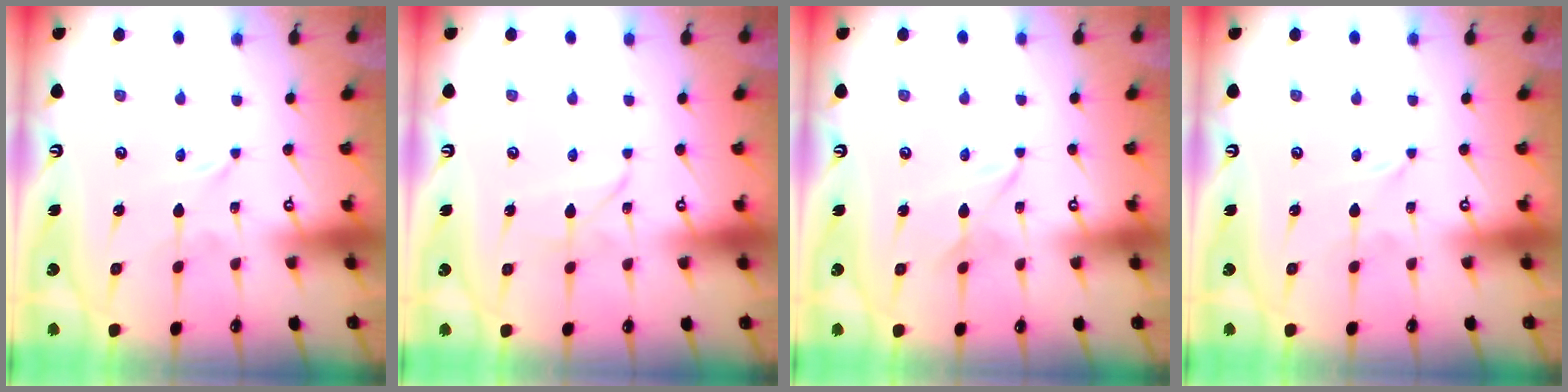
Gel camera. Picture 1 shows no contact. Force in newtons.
{"total": 2.1, "press": 2.1, "slide": 0.3}
{"total": 2.4, "press": 2.4, "slide": 0.3}
{"total": 0.0}